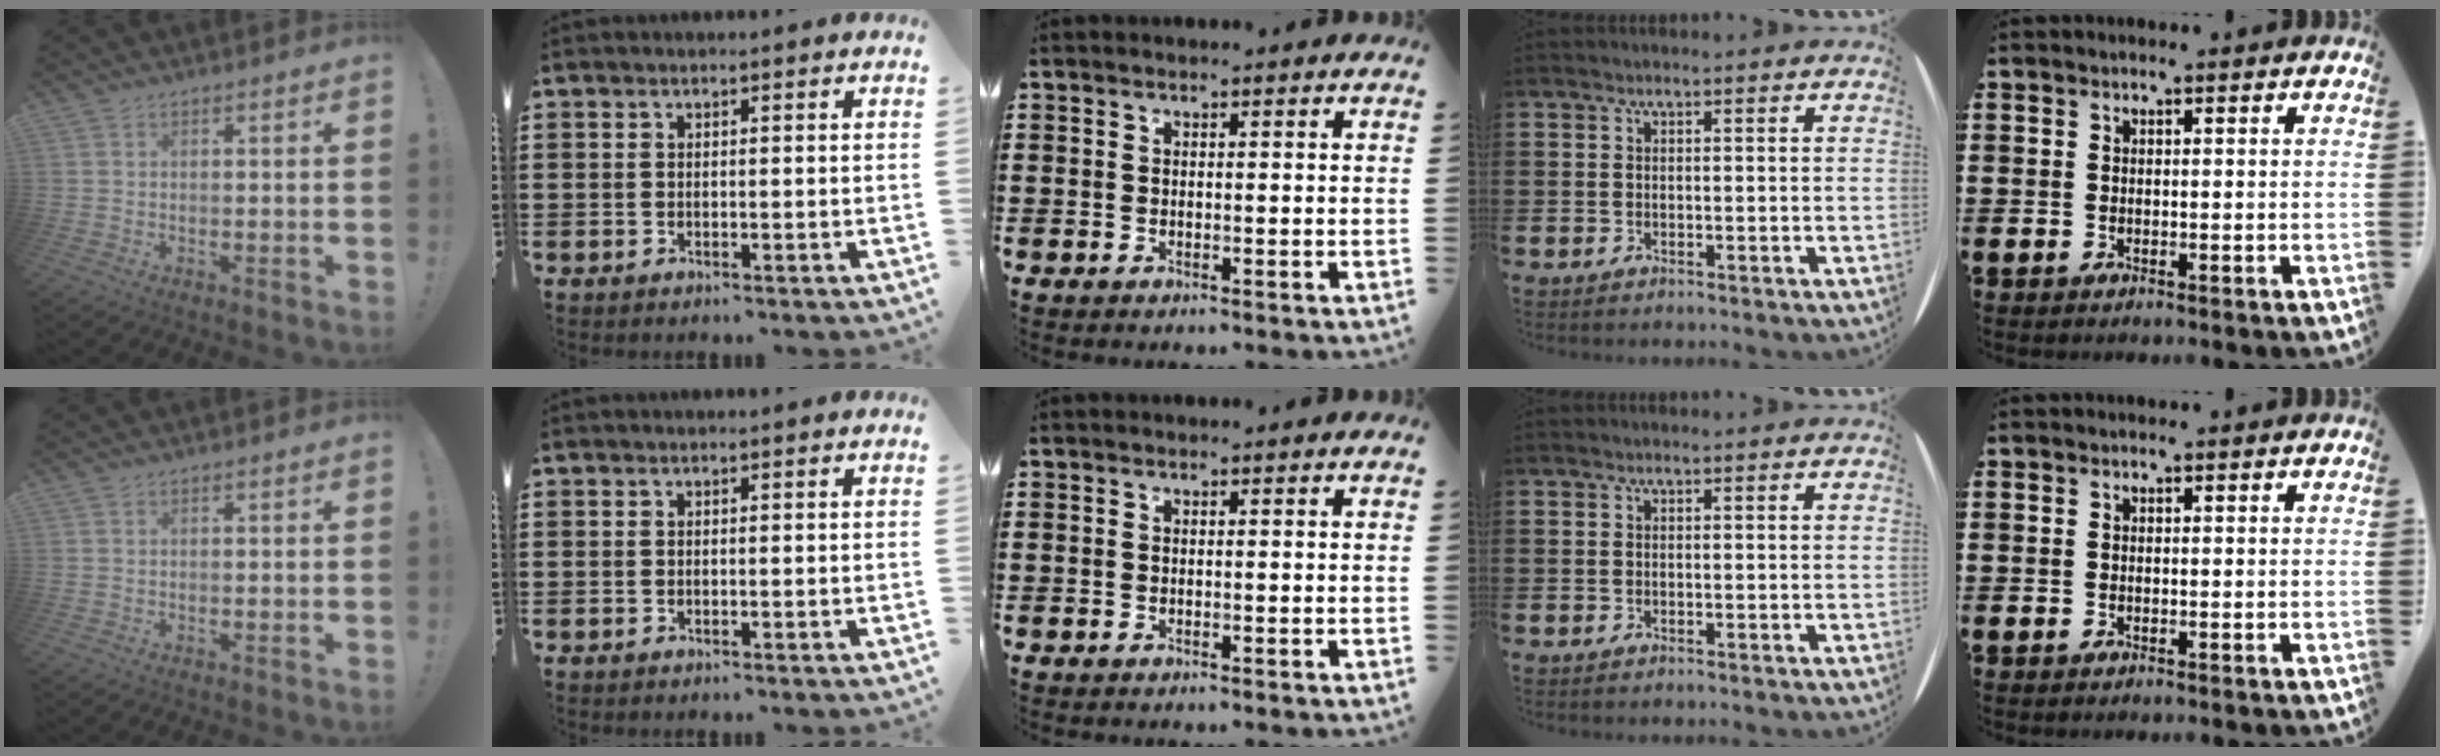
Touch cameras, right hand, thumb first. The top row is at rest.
{}